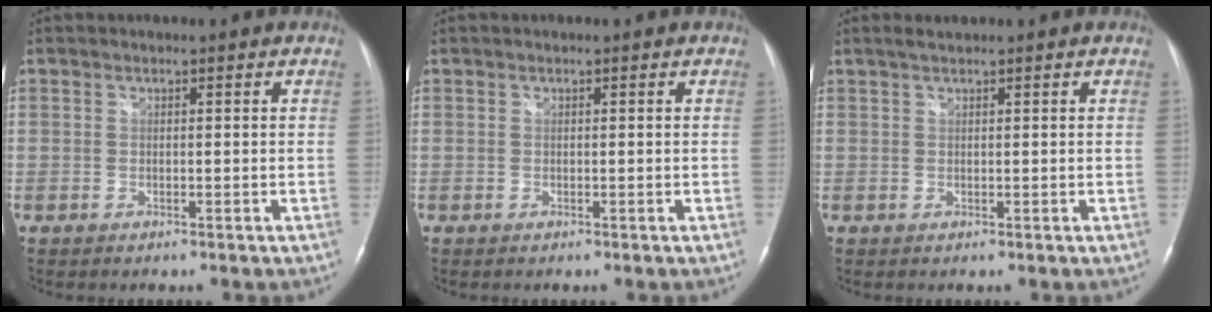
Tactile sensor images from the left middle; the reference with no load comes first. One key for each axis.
{"total": 0.0}
{"total": 1.0, "fx": 0.9, "fy": 0.0, "fz": 0.4, "tx": -0.011, "ty": 0.007, "tz": 0.020}